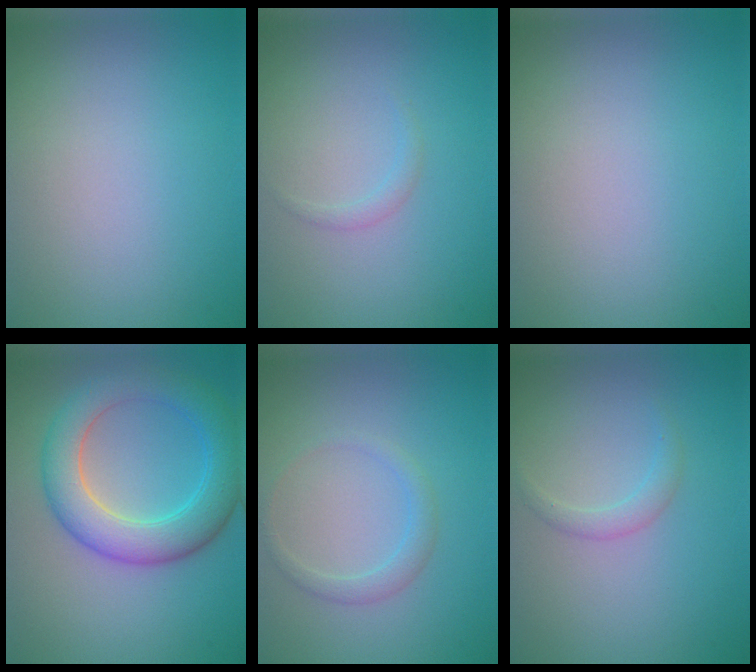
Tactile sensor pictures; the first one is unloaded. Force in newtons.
{"total": 0.7, "press": 0.7, "slide": 0.1}
{"total": 0.0}
{"total": 6.3, "press": 6.3, "slide": 0.2}
{"total": 1.5, "press": 1.5, "slide": 0.1}
{"total": 1.2, "press": 1.2, "slide": 0.0}